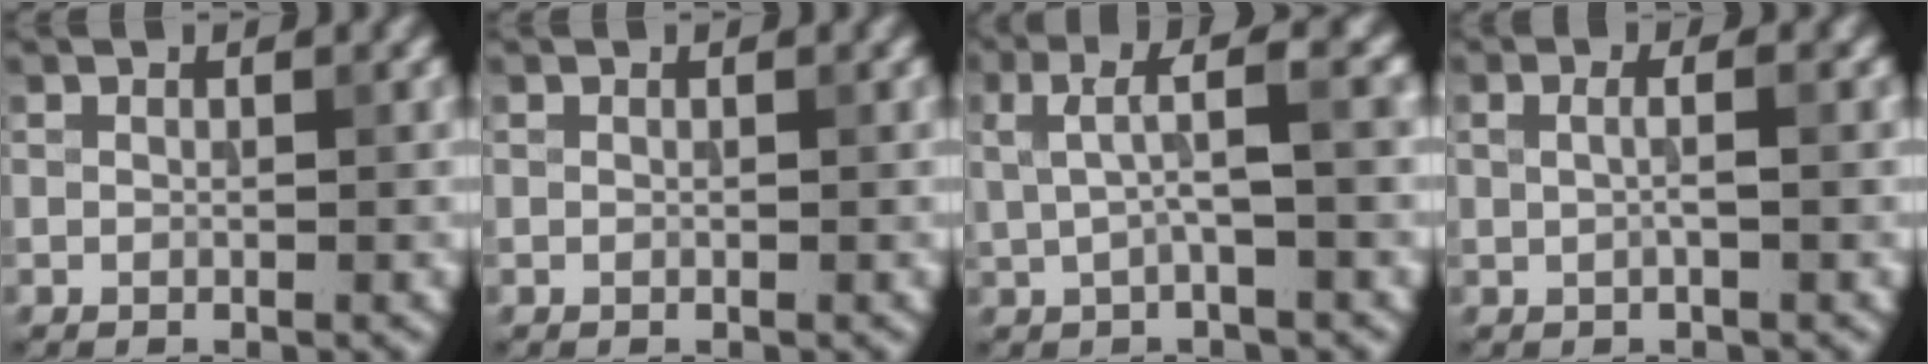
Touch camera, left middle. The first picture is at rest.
{"total": 0.0}
{"total": 3.9, "force": [0.7, 0.7, 3.8], "torque": [-0.072, 0.012, 0.012]}
{"total": 1.6, "force": [0.2, 0.4, 1.6], "torque": [-0.022, -0.006, 0.000]}